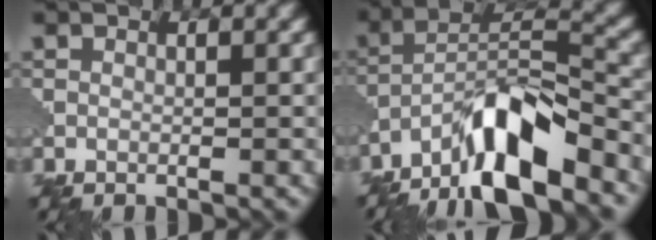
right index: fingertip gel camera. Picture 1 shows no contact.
{"total": 9.7, "force": [-6.8, 2.4, 6.4], "torque": [-0.105, 0.013, -0.133]}